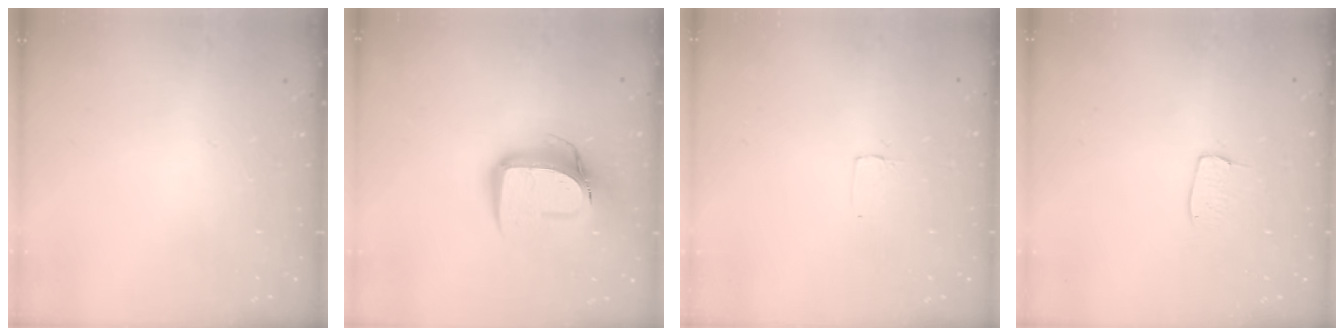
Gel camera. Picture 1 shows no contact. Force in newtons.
{"total": 13.9, "press": 13.8, "slide": 1.4}
{"total": 2.6, "press": 2.6, "slide": 0.2}
{"total": 3.8, "press": 3.8, "slide": 0.2}